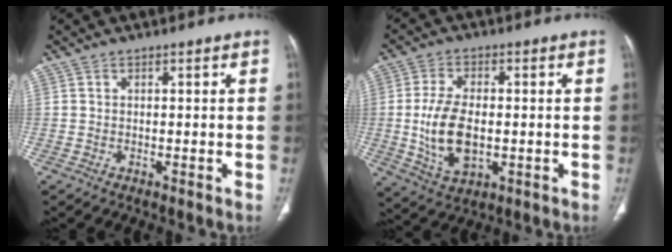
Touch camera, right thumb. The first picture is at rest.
{"total": 11.3, "force": [-1.0, 6.3, 9.3], "torque": [-0.176, -0.005, -0.011]}